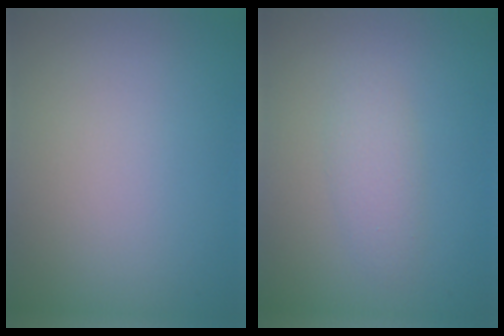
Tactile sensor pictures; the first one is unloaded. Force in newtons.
{"total": 2.1, "press": 2.1, "slide": 0.1}